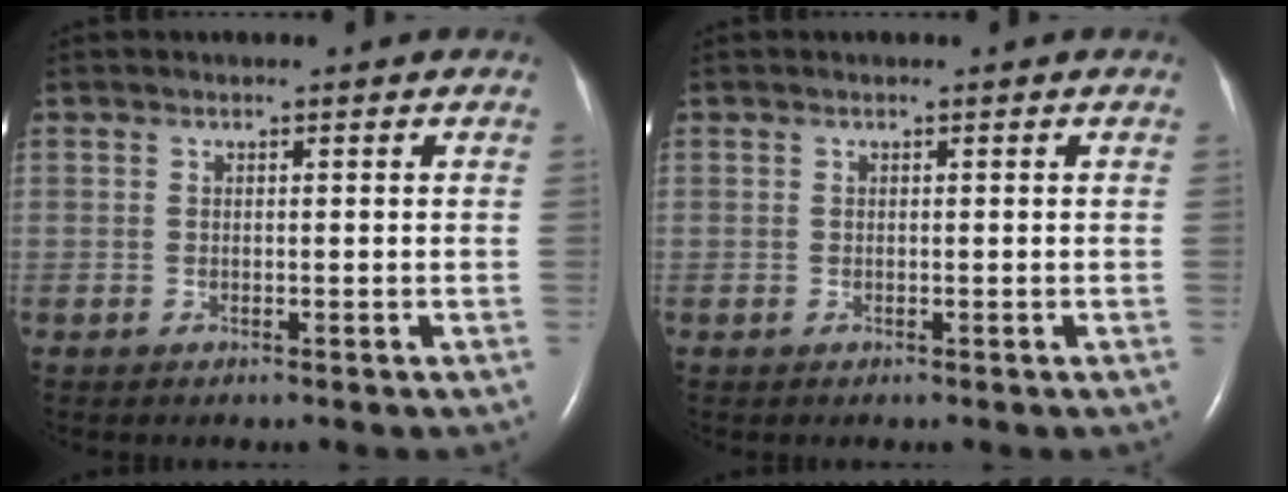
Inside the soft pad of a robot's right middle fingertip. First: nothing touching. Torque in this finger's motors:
{"motor_torque": [0.11, -0.17, 0.00, 0.00]}